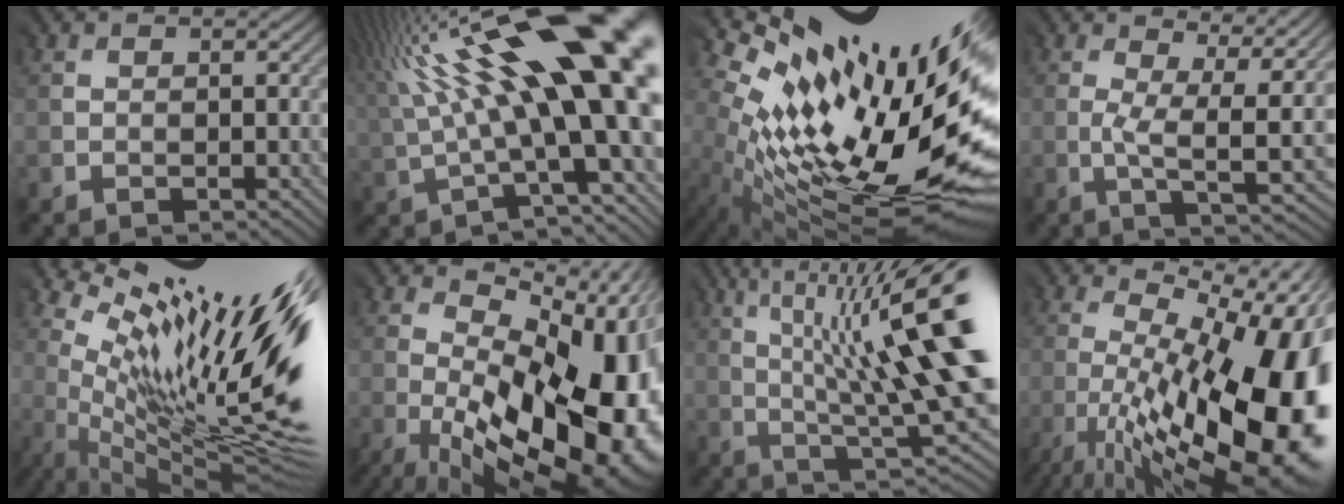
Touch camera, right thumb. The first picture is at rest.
{"total": 20.3, "force": [5.5, 5.6, 18.7], "torque": [-0.304, 0.011, 0.107]}
{"total": 17.9, "force": [3.3, 6.8, 16.3], "torque": [-0.277, -0.046, 0.071]}
{"total": 6.2, "force": [1.5, 1.3, 5.8], "torque": [-0.112, -0.004, 0.021]}
{"total": 17.9, "force": [5.7, 4.7, 16.4], "torque": [-0.259, -0.005, 0.114]}
{"total": 20.1, "force": [-3.2, 10.0, 17.1], "torque": [-0.233, -0.031, -0.023]}
{"total": 16.3, "force": [4.4, 3.1, 15.4], "torque": [-0.258, 0.016, 0.089]}
{"total": 19.6, "force": [-4.5, 7.3, 17.6], "torque": [-0.257, -0.016, -0.080]}